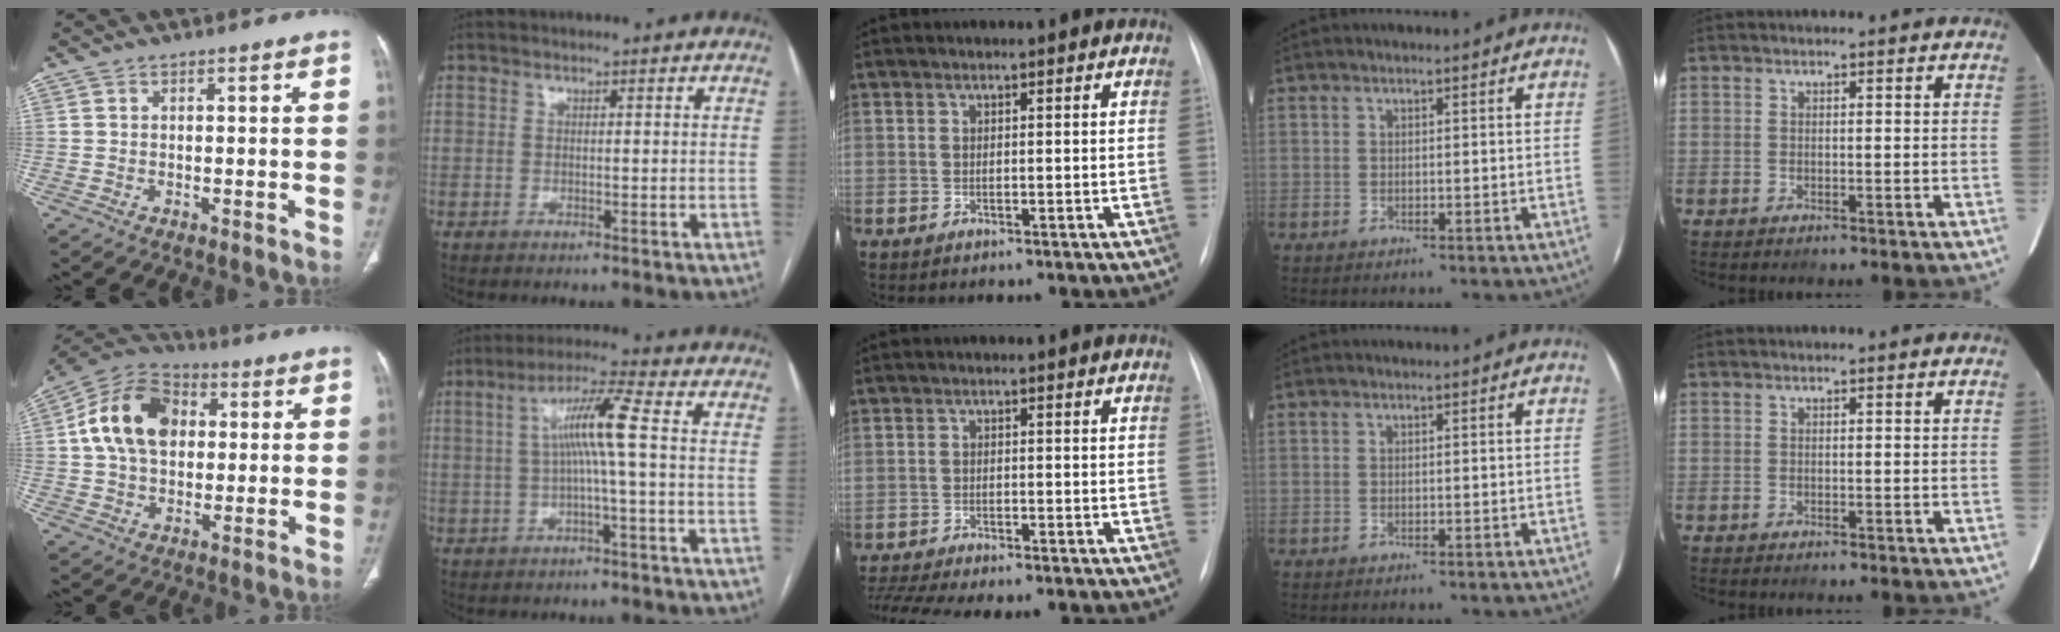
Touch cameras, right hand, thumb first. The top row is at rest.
{"thumb": {"total": 15.7, "force": [2.5, 11.0, 10.9], "torque": [-0.174, 0.020, 0.033]}, "index": {"total": 7.5, "force": [0.4, -0.5, 7.5], "torque": [-0.137, 0.018, 0.006]}, "middle": {"total": 11.6, "force": [-10.2, 1.8, 5.3], "torque": [-0.086, 0.006, -0.145]}}